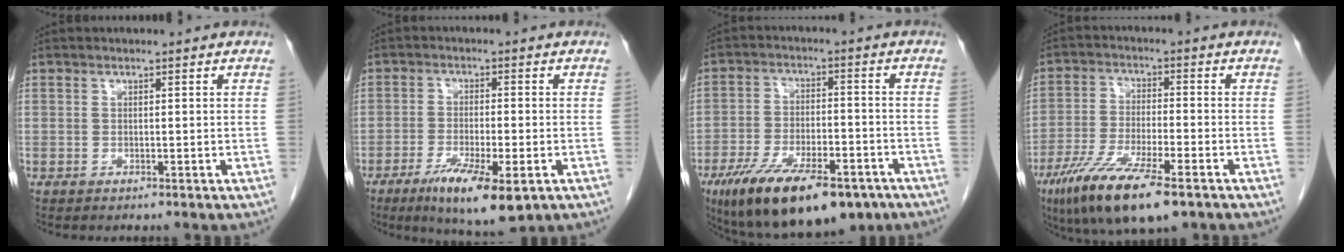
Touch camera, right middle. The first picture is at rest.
{"total": 9.8, "force": [-5.2, 1.9, 8.1], "torque": [-0.138, -0.022, -0.077]}
{"total": 17.7, "force": [-11.5, 6.2, 11.9], "torque": [-0.194, -0.016, -0.185]}
{"total": 13.0, "force": [-8.0, 2.3, 10.0], "torque": [-0.188, -0.029, -0.137]}